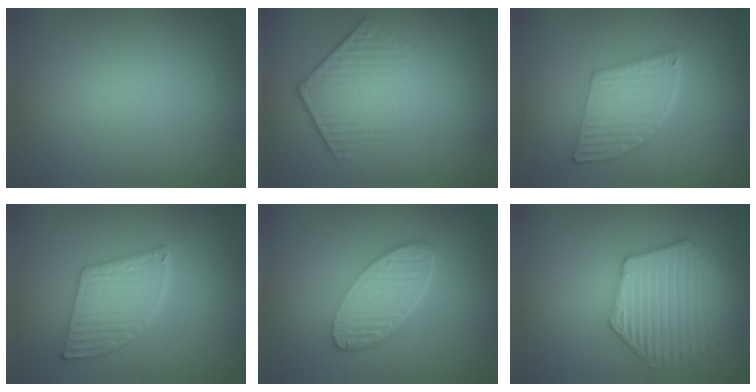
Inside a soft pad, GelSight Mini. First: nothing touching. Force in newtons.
{"total": 4.3, "press": 3.0, "slide": 3.1}
{"total": 5.7, "press": 4.2, "slide": 3.8}
{"total": 4.8, "press": 4.1, "slide": 2.5}
{"total": 6.2, "press": 4.4, "slide": 4.3}
{"total": 5.4, "press": 4.9, "slide": 2.3}